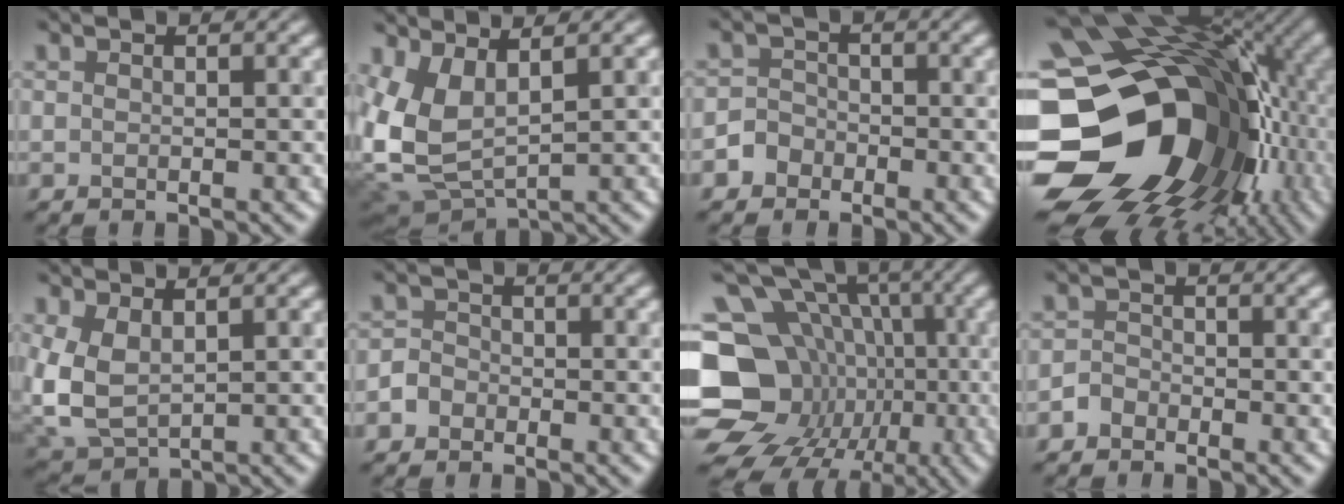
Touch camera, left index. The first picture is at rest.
{"total": 6.3, "force": [1.3, 2.8, 5.5], "torque": [-0.136, -0.004, 0.030]}
{"total": 1.9, "force": [-1.3, 1.4, 0.0], "torque": [0.016, 0.007, -0.033]}
{"total": 21.3, "force": [-3.7, 16.3, 13.2], "torque": [-0.233, -0.025, -0.045]}
{"total": 4.9, "force": [0.6, 3.0, 3.8], "torque": [-0.099, -0.004, 0.017]}
{"total": 1.5, "force": [-1.0, 1.1, 0.2], "torque": [0.004, 0.005, -0.026]}
{"total": 18.6, "force": [-5.4, 15.8, 8.2], "torque": [-0.159, -0.006, -0.098]}
{"total": 1.4, "force": [-1.2, 0.7, 0.0], "torque": [0.004, 0.007, -0.026]}